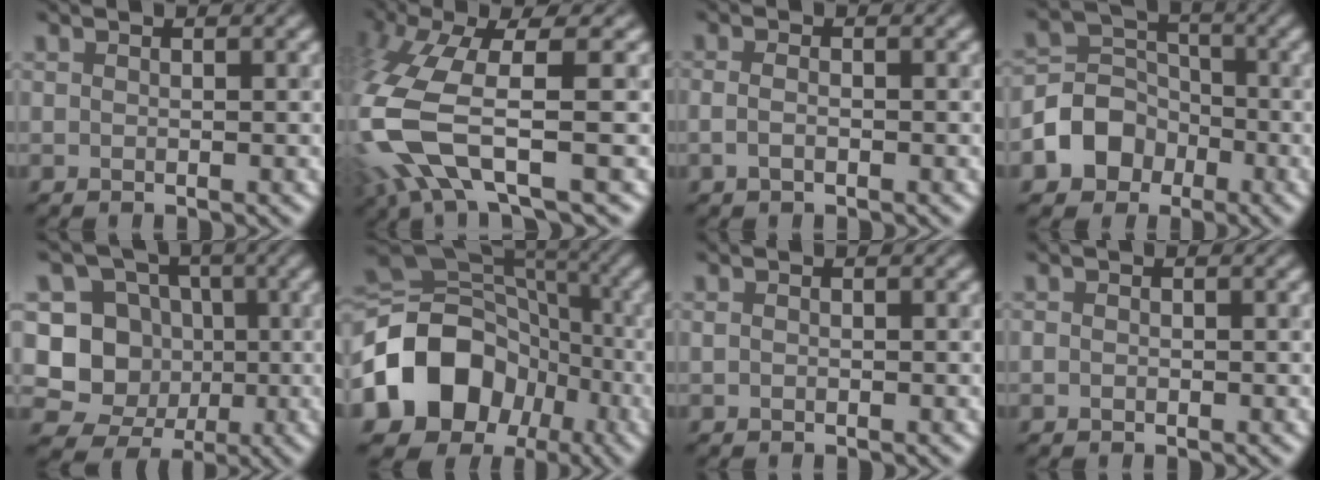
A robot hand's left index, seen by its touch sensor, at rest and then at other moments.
{"total": 10.0, "force": [-2.5, 3.4, 9.0], "torque": [-0.211, -0.011, -0.050]}
{"total": 0.9, "force": [-0.4, 0.3, 0.8], "torque": [-0.018, -0.003, -0.011]}
{"total": 5.1, "force": [-2.5, 4.2, 1.6], "torque": [-0.006, 0.004, -0.060]}
{"total": 8.6, "force": [-0.8, 8.2, 2.2], "torque": [-0.040, 0.015, -0.037]}
{"total": 13.4, "force": [-4.4, 10.8, 6.5], "torque": [-0.128, -0.010, -0.090]}
{"total": 0.0}
{"total": 0.0}